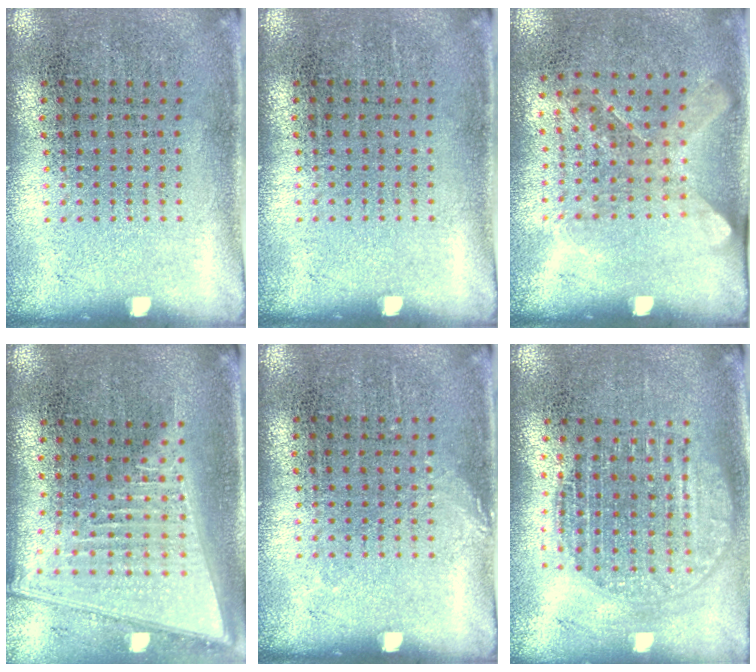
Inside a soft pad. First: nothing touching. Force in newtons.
{"total": 0.0}
{"total": 1.2, "press": 1.0, "slide": 0.7}
{"total": 2.2, "press": 1.8, "slide": 1.3}
{"total": 0.6, "press": 0.5, "slide": 0.1}
{"total": 1.8, "press": 1.5, "slide": 0.9}